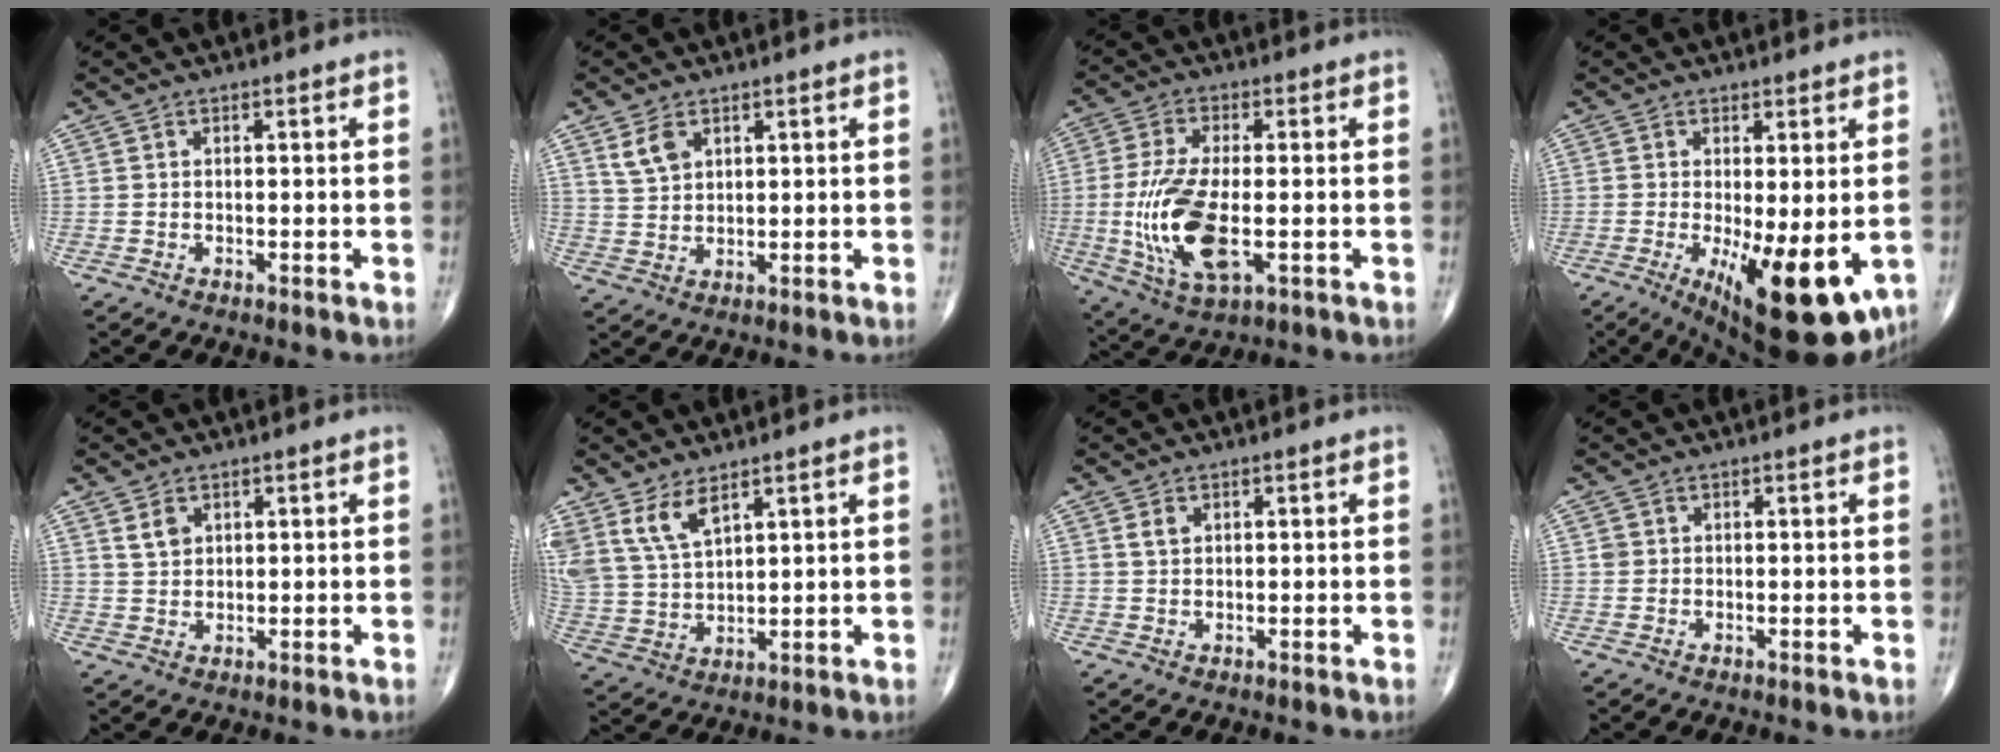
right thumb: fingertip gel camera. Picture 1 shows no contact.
{"total": 4.4, "force": [2.4, 2.7, 2.4], "torque": [-0.039, -0.010, 0.054]}
{"total": 14.4, "force": [-2.4, 5.9, 12.9], "torque": [-0.274, -0.011, -0.038]}
{"total": 15.0, "force": [-3.8, 5.2, 13.6], "torque": [-0.183, -0.028, -0.038]}
{"total": 3.0, "force": [1.5, 2.1, 1.5], "torque": [-0.019, -0.008, 0.033]}
{"total": 8.3, "force": [5.4, 3.6, 5.2], "torque": [-0.101, -0.021, 0.122]}
{"total": 1.7, "force": [0.7, 1.2, 1.0], "torque": [-0.017, 0.001, 0.016]}
{"total": 1.0, "force": [0.2, 1.0, 0.2], "torque": [0.003, 0.002, 0.004]}